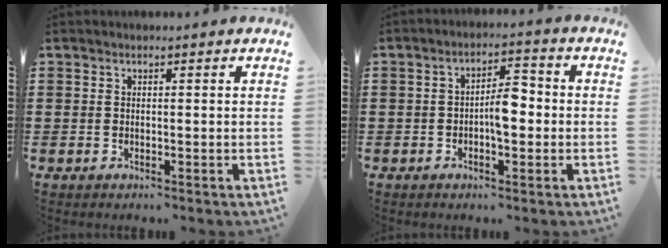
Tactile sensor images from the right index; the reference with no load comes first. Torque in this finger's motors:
{"motor_torque": [0.09, 0.10, 0.21, 0.03]}